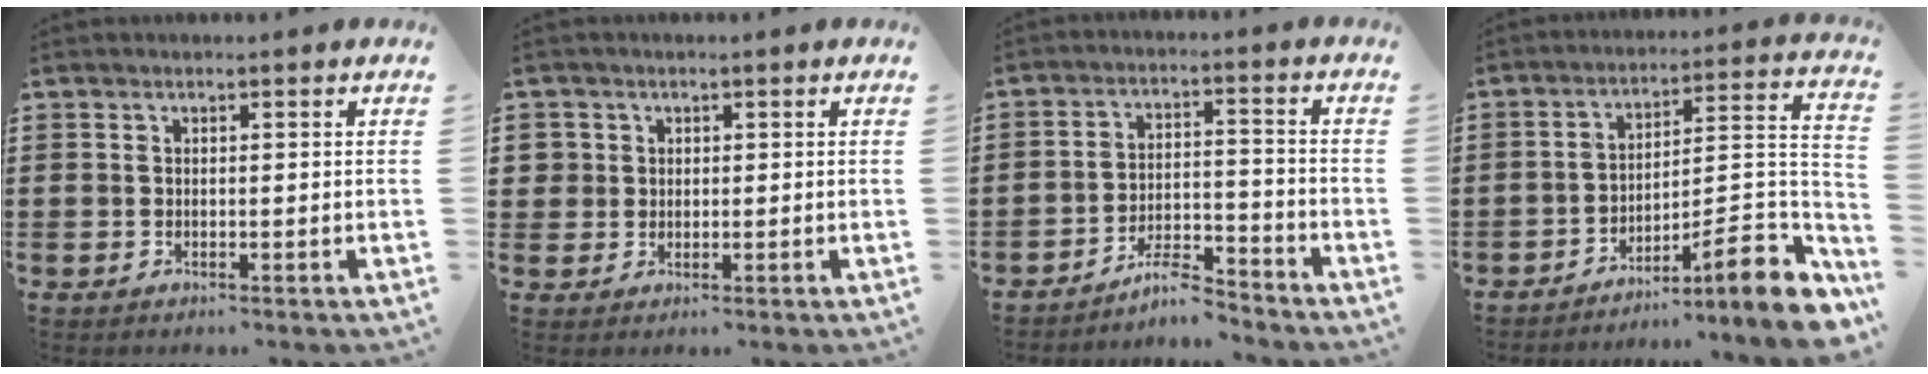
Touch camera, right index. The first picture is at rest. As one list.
[{"total": 2.2, "force": [0.6, 2.1, 0.3], "torque": [-0.017, 0.012, 0.009]}, {"total": 6.2, "force": [-5.7, 1.0, 2.1], "torque": [-0.040, 0.007, -0.109]}, {"total": 9.1, "force": [-6.0, 1.4, 6.7], "torque": [-0.088, -0.008, -0.117]}]